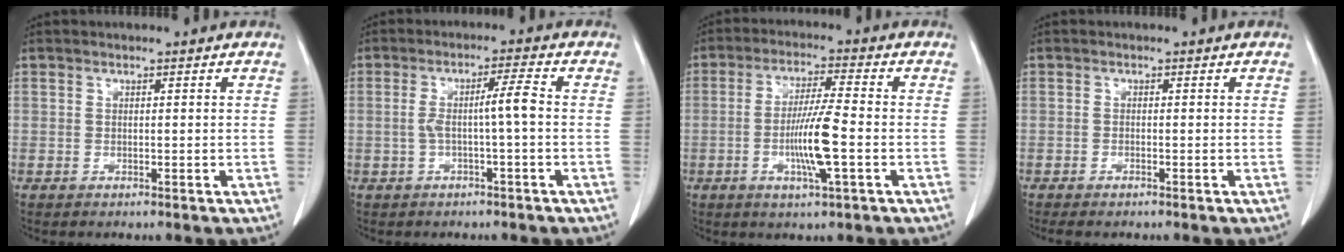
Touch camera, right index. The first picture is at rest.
{"total": 4.5, "force": [-0.4, -0.3, 4.5], "torque": [-0.083, 0.012, -0.005]}
{"total": 8.6, "force": [-2.1, 0.0, 8.3], "torque": [-0.159, -0.008, -0.041]}
{"total": 1.7, "force": [-1.5, 0.0, 1.0], "torque": [-0.015, -0.002, -0.018]}